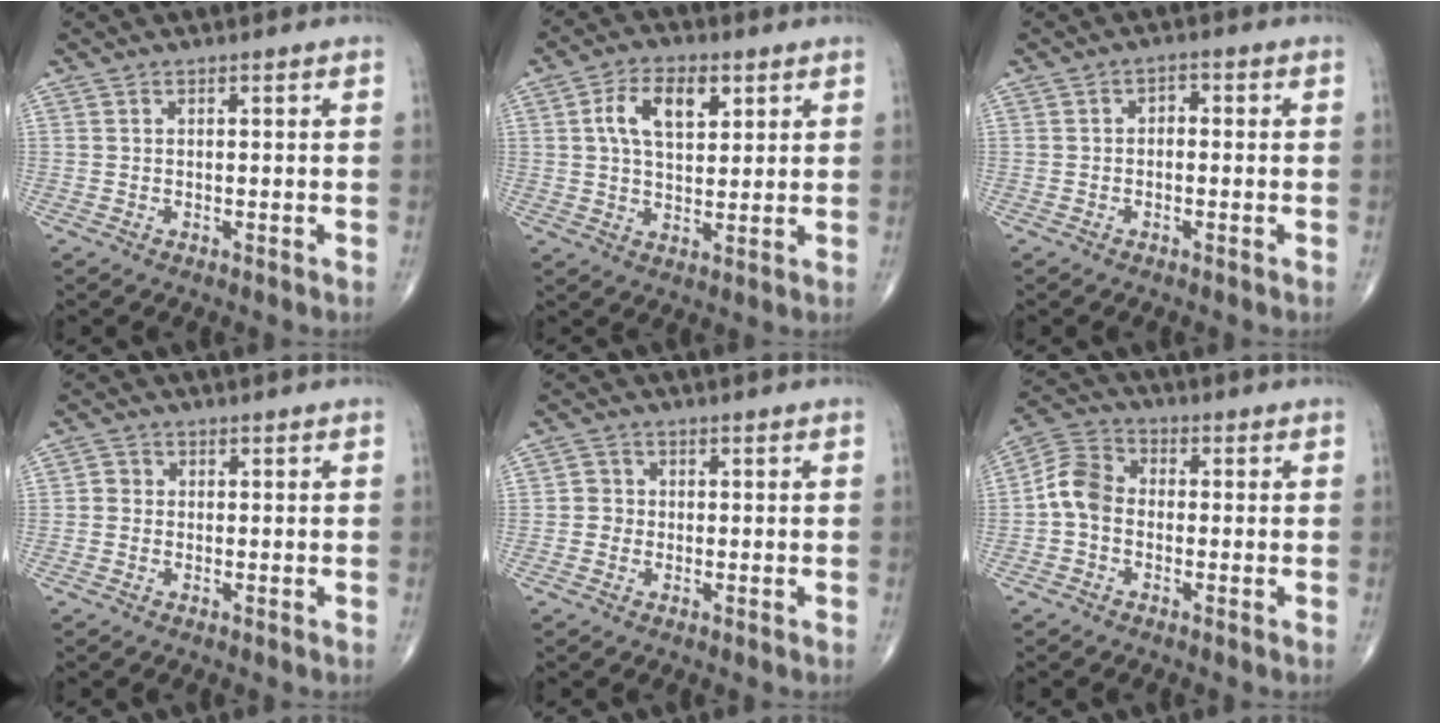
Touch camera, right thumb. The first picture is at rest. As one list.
[{"total": 9.2, "force": [3.1, 5.1, 7.0], "torque": [-0.110, -0.003, 0.053]}, {"total": 1.9, "force": [-0.2, 1.4, 1.3], "torque": [-0.007, 0.010, -0.013]}, {"total": 1.8, "force": [-0.2, 1.6, 0.6], "torque": [0.000, 0.006, -0.008]}, {"total": 2.2, "force": [-0.4, 2.1, 0.5], "torque": [0.006, 0.008, -0.012]}, {"total": 6.9, "force": [-1.1, 5.2, 4.4], "torque": [-0.074, 0.023, -0.039]}]